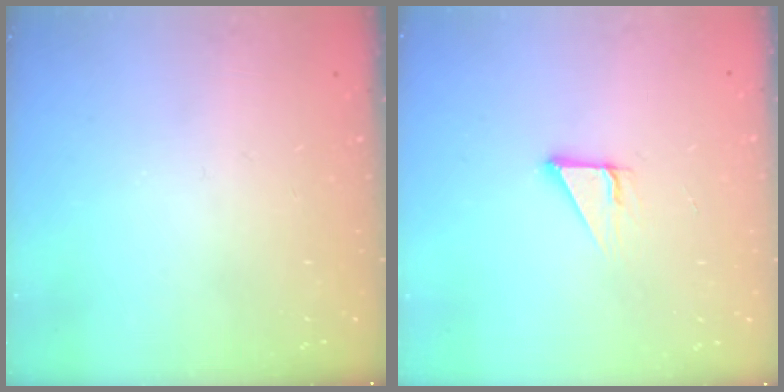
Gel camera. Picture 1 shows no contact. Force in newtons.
{"total": 3.6, "press": 3.6, "slide": 0.1}